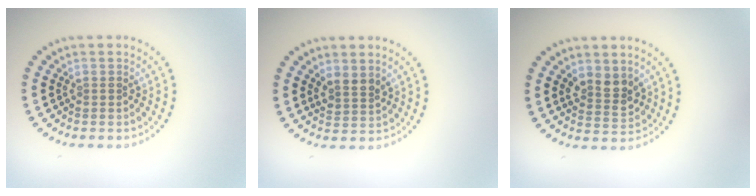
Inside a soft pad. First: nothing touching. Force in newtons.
{"total": 1.8, "press": 1.4, "slide": 1.0}
{"total": 2.6, "press": 2.4, "slide": 1.0}